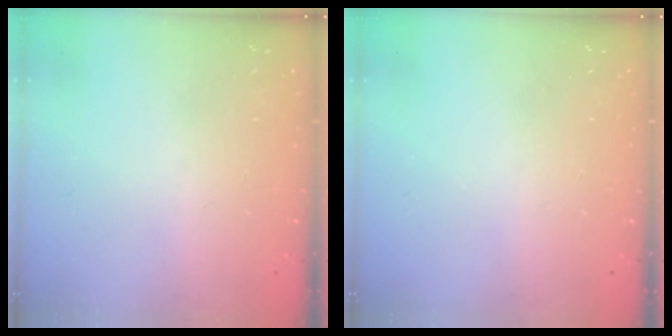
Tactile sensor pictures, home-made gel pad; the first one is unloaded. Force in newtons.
{"total": 0.0}